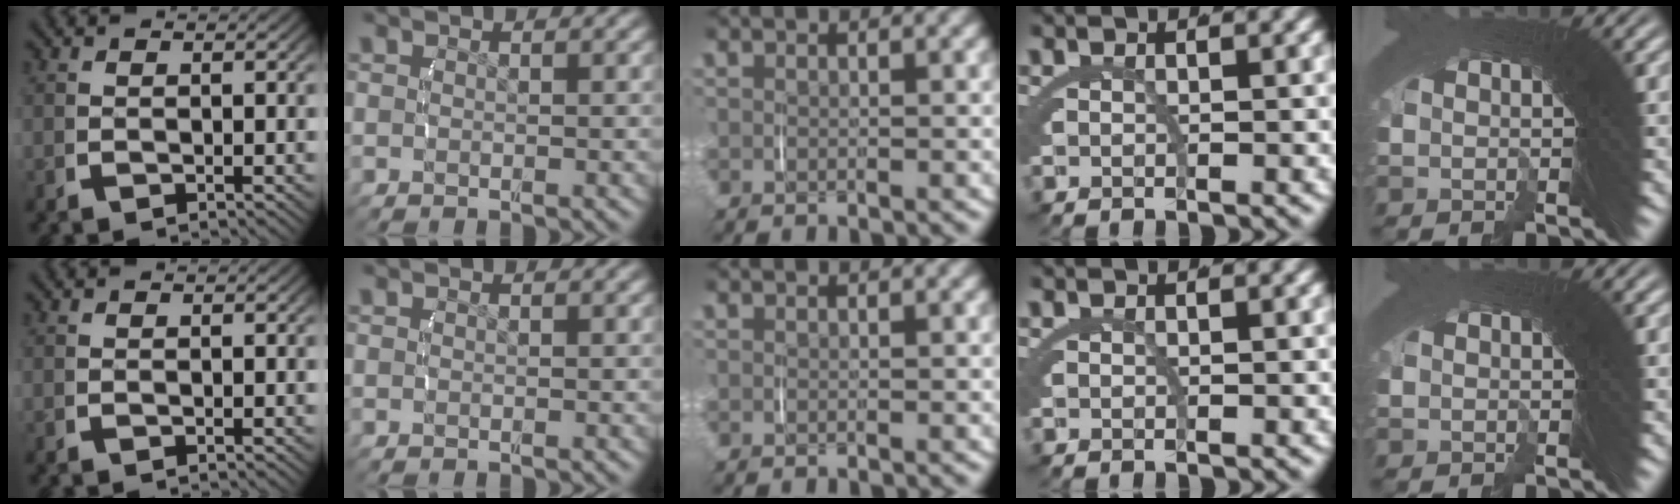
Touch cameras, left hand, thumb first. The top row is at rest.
{}